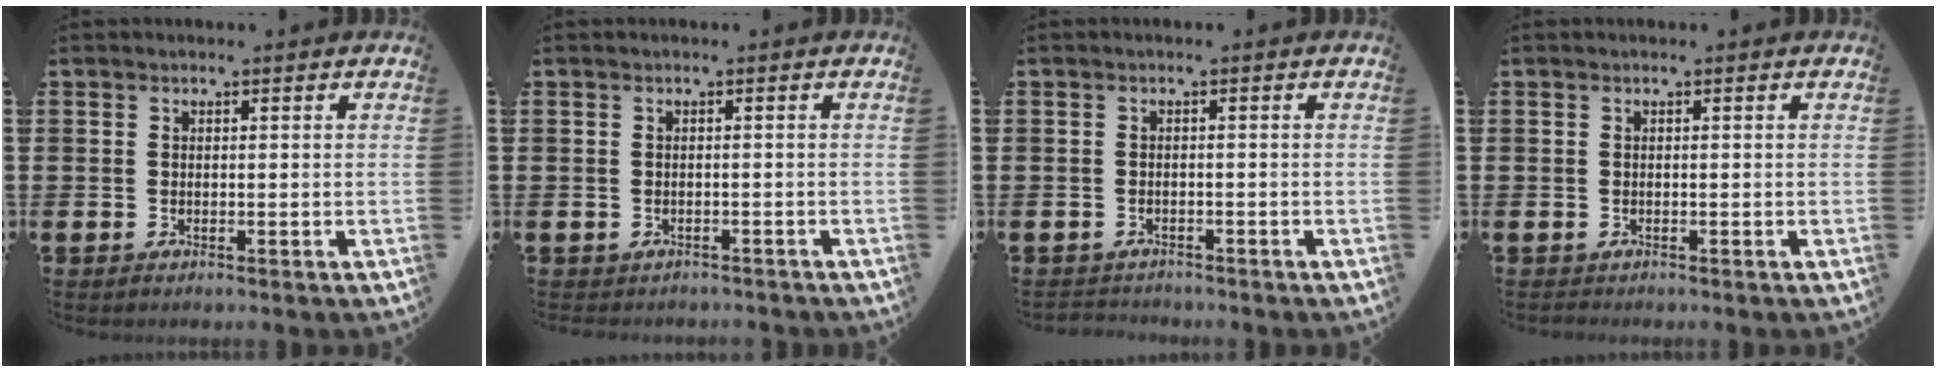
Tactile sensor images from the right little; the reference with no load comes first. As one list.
[{"total": 0.6, "force": [-0.6, 0.1, 0.0], "torque": [-0.002, 0.000, -0.012]}, {"total": 1.2, "force": [-1.2, 0.1, -0.2], "torque": [-0.001, 0.002, -0.026]}, {"total": 0.5, "force": [-0.5, 0.0, 0.0], "torque": [-0.001, -0.003, -0.010]}]